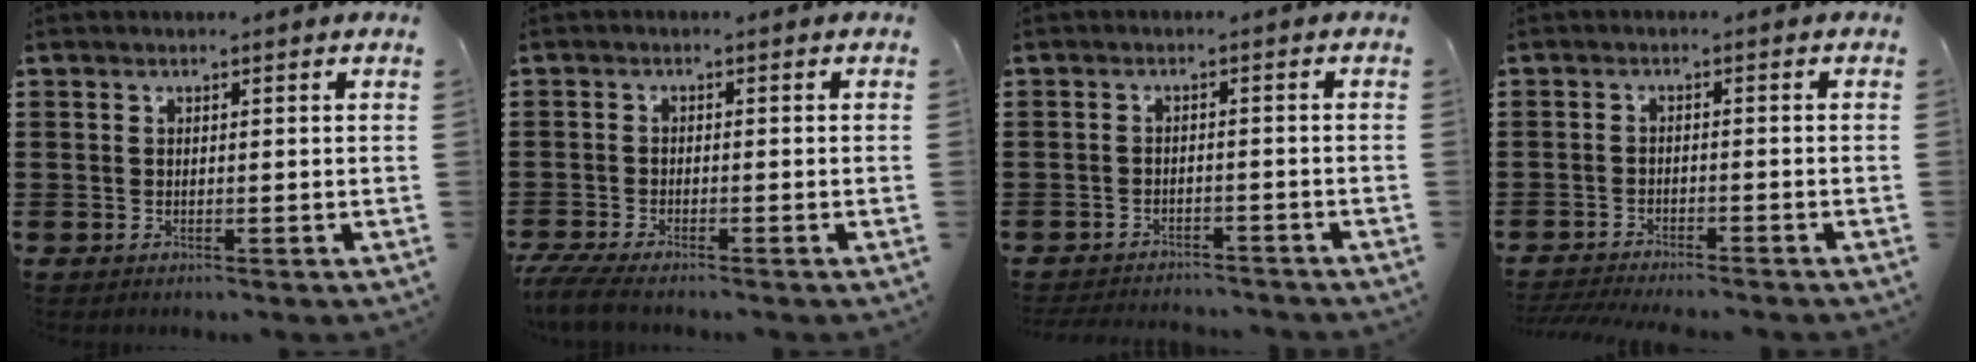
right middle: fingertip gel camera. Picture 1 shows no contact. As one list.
[{"total": 3.6, "force": [-3.3, 0.0, 1.5], "torque": [-0.046, -0.017, -0.068]}, {"total": 2.5, "force": [-2.5, 0.0, 0.0], "torque": [-0.007, -0.005, -0.053]}, {"total": 2.7, "force": [-2.7, -0.3, 0.3], "torque": [-0.017, -0.009, -0.058]}]